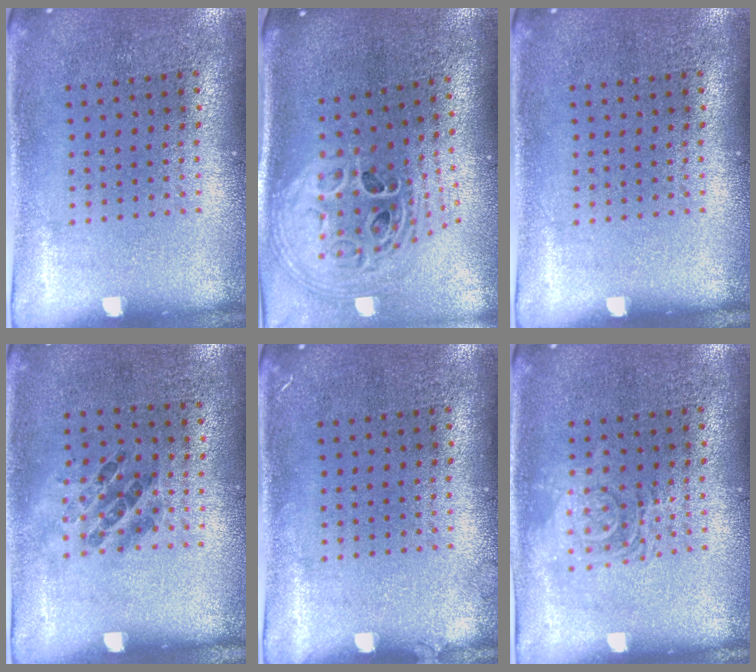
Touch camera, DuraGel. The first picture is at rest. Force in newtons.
{"total": 2.8, "press": 2.0, "slide": 2.0}
{"total": 0.0}
{"total": 1.1, "press": 0.6, "slide": 0.9}
{"total": 0.6, "press": 0.5, "slide": 0.1}
{"total": 2.5, "press": 2.5, "slide": 0.5}